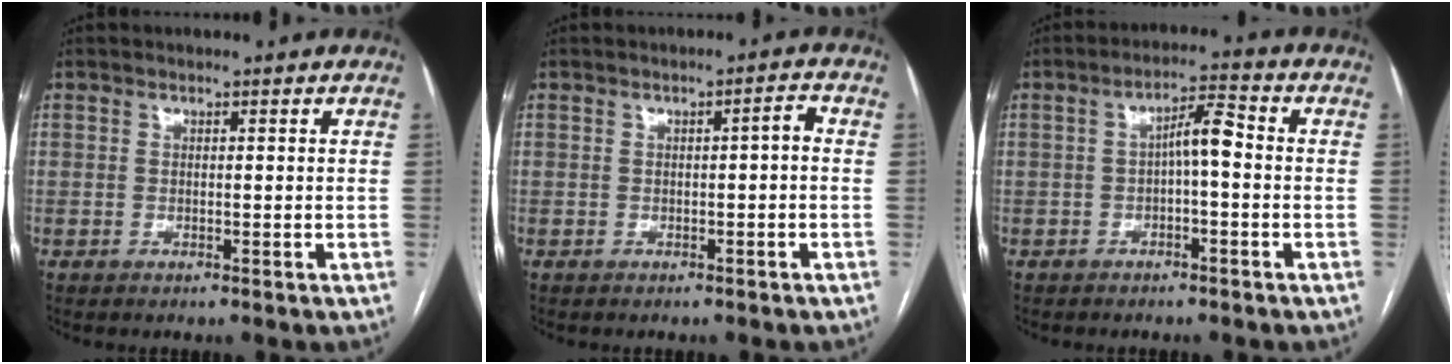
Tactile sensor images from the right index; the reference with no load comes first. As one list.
[{"total": 1.8, "force": [-0.2, 0.3, 1.8], "torque": [-0.023, 0.006, -0.004]}, {"total": 4.7, "force": [-0.3, 1.0, 4.6], "torque": [-0.074, 0.021, -0.006]}]